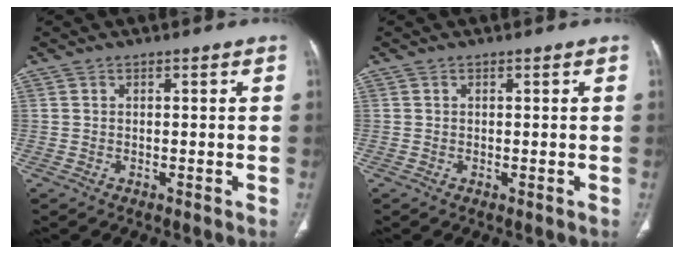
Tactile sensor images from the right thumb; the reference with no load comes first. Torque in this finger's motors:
{"motor_torque": [0.40, -0.13, -0.09, -0.25, -0.04]}